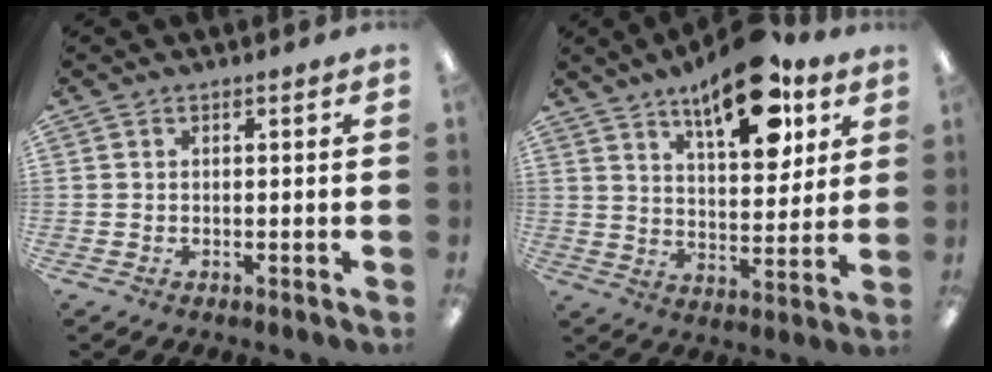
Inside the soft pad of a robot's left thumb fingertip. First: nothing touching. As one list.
[{"total": 16.5, "force": [11.0, 6.6, 10.5], "torque": [-0.148, -0.055, 0.180]}]